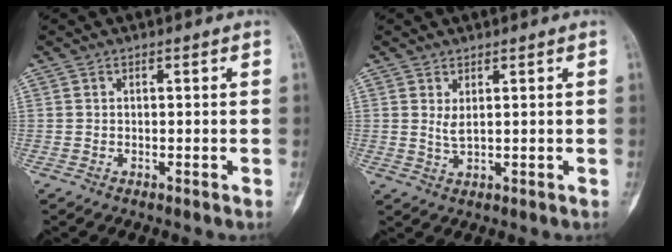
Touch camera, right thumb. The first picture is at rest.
{"total": 2.0, "force": [0.8, 0.6, 1.7], "torque": [-0.034, -0.010, 0.024]}